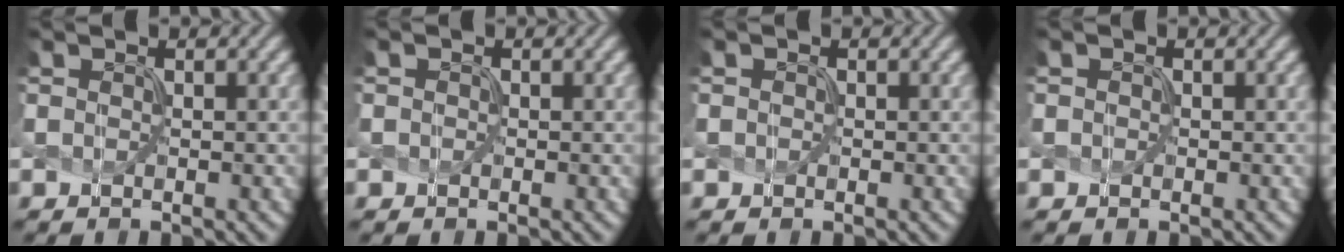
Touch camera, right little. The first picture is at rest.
{"total": 0.0}
{"total": 0.0}
{"total": 0.0}